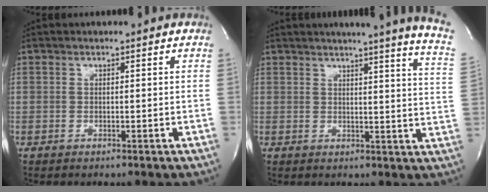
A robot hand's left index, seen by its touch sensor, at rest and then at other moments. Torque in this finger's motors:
{"motor_torque": [0.23, -0.25, 0.35, 0.06]}